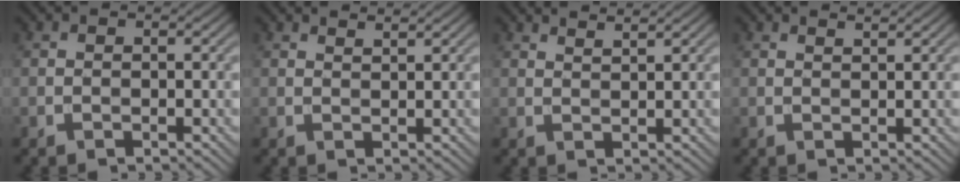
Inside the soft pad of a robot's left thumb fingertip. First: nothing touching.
{"total": 1.7, "force": [1.5, 0.1, 0.7], "torque": [-0.019, 0.000, 0.028]}
{"total": 2.6, "force": [2.2, 0.3, 1.3], "torque": [-0.021, 0.002, 0.038]}
{"total": 1.3, "force": [1.2, 0.0, 0.6], "torque": [-0.018, 0.000, 0.021]}